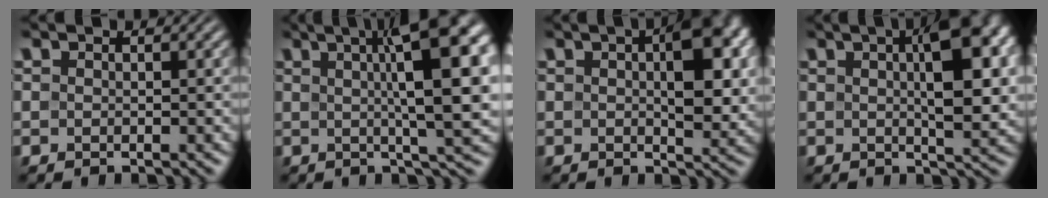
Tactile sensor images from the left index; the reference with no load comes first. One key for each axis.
{"total": 13.4, "fx": 3.1, "fy": 3.7, "fz": 12.6, "tx": -0.145, "ty": 0.012, "tz": 0.040}
{"total": 6.6, "fx": 1.3, "fy": 2.9, "fz": 5.8, "tx": -0.078, "ty": 0.007, "tz": 0.021}
{"total": 8.4, "fx": 2.0, "fy": 2.7, "fz": 7.6, "tx": -0.106, "ty": 0.009, "tz": 0.030}